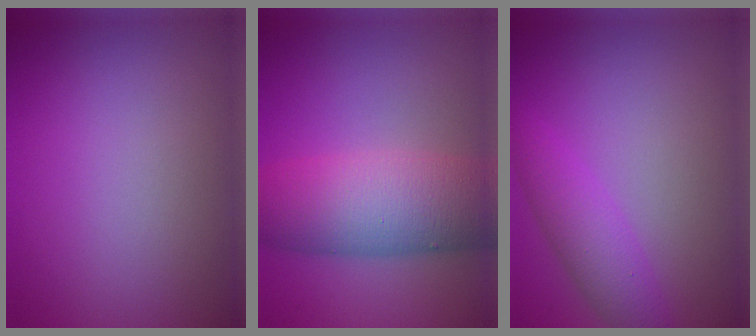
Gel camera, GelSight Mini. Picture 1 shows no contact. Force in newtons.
{"total": 9.2, "press": 9.2, "slide": 0.1}
{"total": 3.5, "press": 3.5, "slide": 0.2}